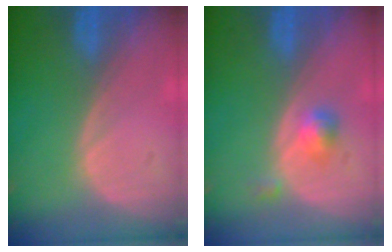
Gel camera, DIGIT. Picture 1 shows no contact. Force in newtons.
{"total": 2.6, "press": 2.4, "slide": 1.1}